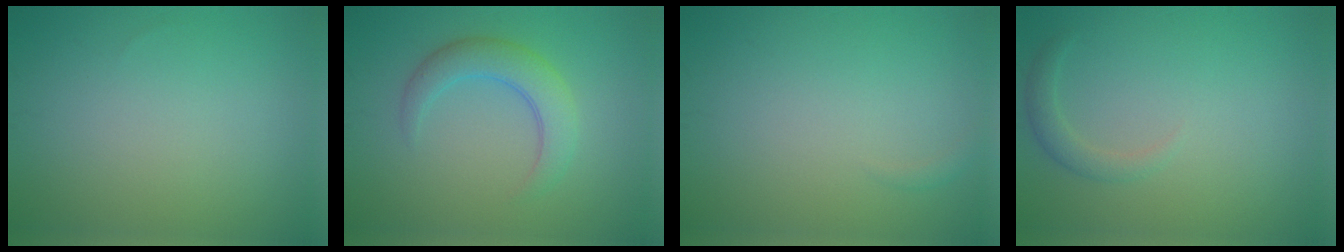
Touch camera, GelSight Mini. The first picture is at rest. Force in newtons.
{"total": 3.8, "press": 3.8, "slide": 0.1}
{"total": 0.5, "press": 0.5, "slide": 0.0}
{"total": 1.5, "press": 1.5, "slide": 0.1}